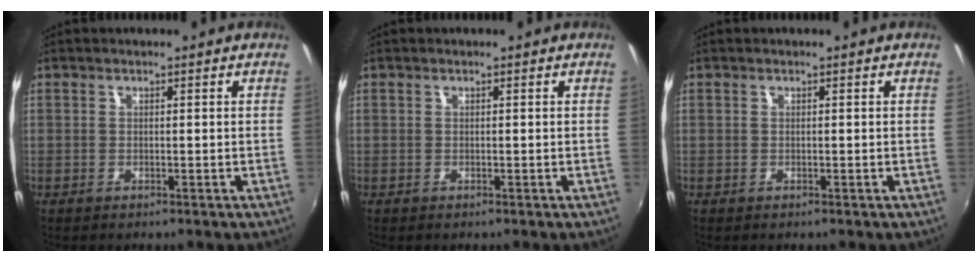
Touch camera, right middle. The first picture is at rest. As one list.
[{"total": 0.0}, {"total": 0.0}]